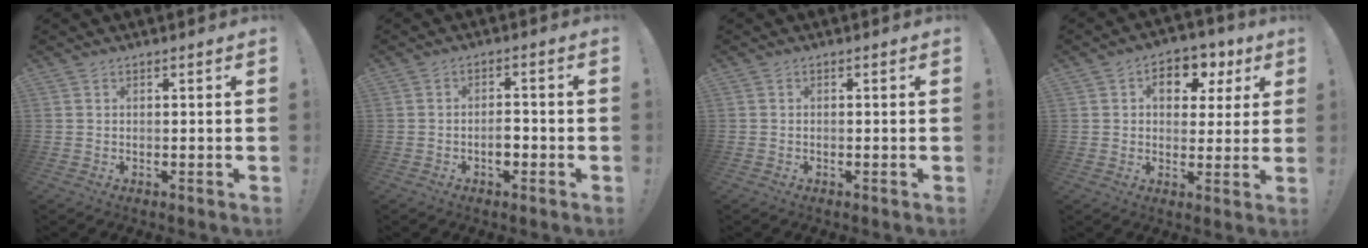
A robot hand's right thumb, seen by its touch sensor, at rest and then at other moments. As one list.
[{"total": 3.9, "force": [-1.4, 2.2, 3.0], "torque": [-0.031, 0.002, -0.027]}, {"total": 0.0}, {"total": 9.6, "force": [3.2, 7.0, 5.7], "torque": [-0.069, -0.008, 0.057]}]